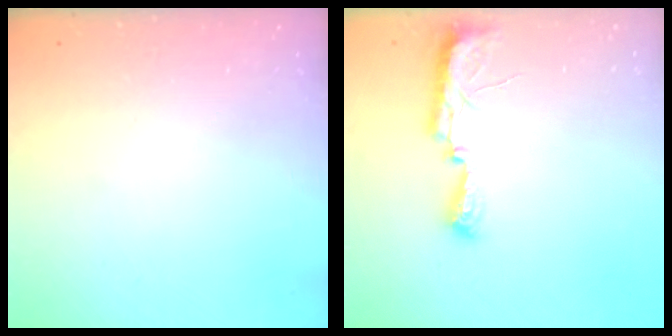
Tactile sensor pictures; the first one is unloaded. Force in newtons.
{"total": 8.1, "press": 8.1, "slide": 1.0}